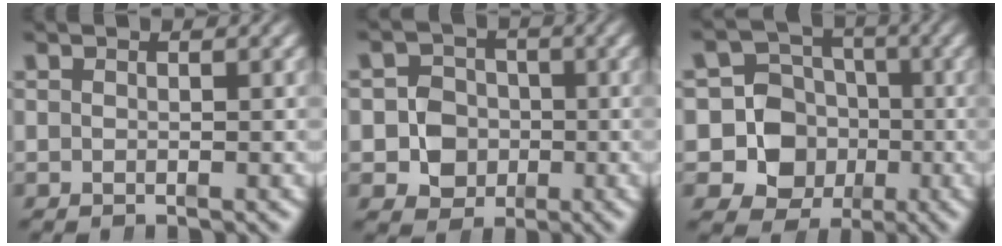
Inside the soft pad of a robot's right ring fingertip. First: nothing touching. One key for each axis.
{"total": 5.4, "fx": -1.2, "fy": 4.9, "fz": 2.0, "tx": -0.031, "ty": -0.020, "tz": -0.016}
{"total": 12.2, "fx": -2.7, "fy": 11.0, "fz": 4.5, "tx": -0.098, "ty": -0.051, "tz": -0.044}